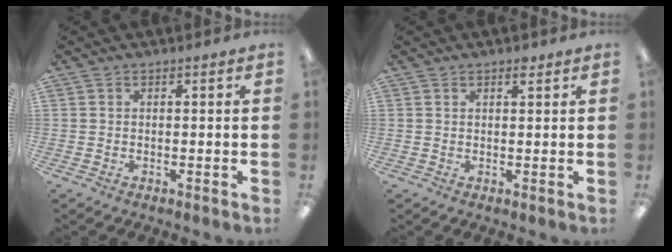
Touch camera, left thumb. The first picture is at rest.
{"total": 1.5, "force": [1.3, 0.5, 0.7], "torque": [-0.007, -0.005, 0.022]}